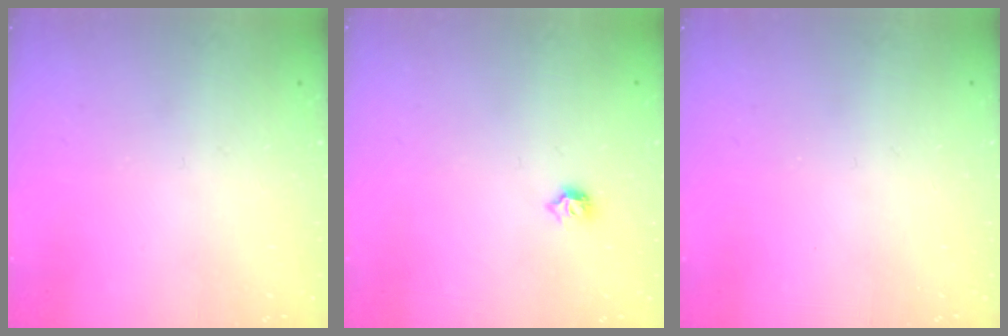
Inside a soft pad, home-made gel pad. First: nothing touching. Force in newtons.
{"total": 4.8, "press": 4.7, "slide": 1.0}
{"total": 0.0}